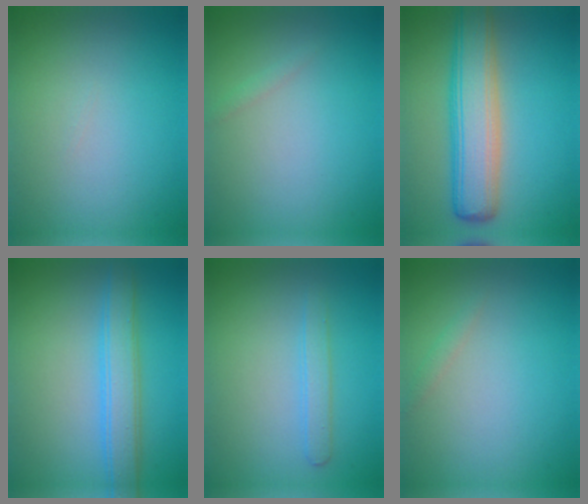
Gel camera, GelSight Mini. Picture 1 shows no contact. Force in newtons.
{"total": 0.5, "press": 0.5, "slide": 0.0}
{"total": 7.3, "press": 7.3, "slide": 0.4}
{"total": 4.0, "press": 4.0, "slide": 0.1}
{"total": 1.6, "press": 1.6, "slide": 0.1}
{"total": 0.7, "press": 0.7, "slide": 0.1}